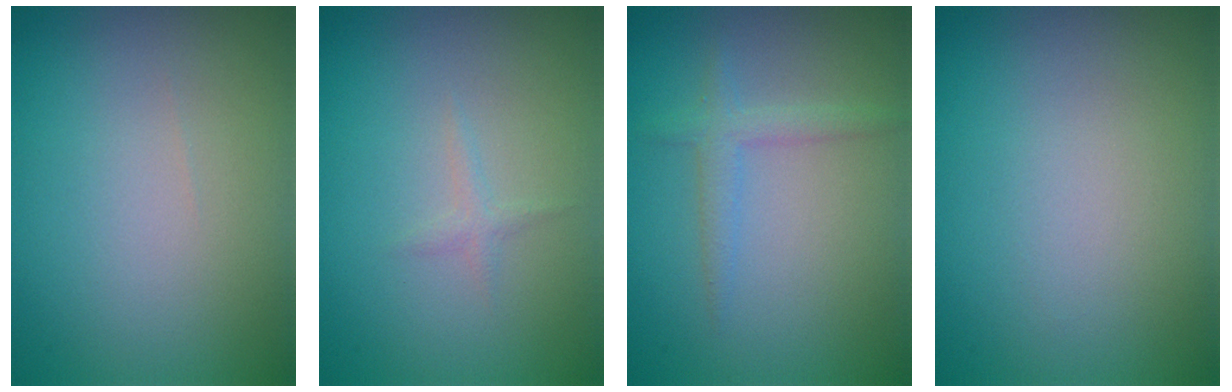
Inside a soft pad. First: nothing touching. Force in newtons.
{"total": 0.8, "press": 0.8, "slide": 0.1}
{"total": 1.8, "press": 1.8, "slide": 0.2}
{"total": 0.0}